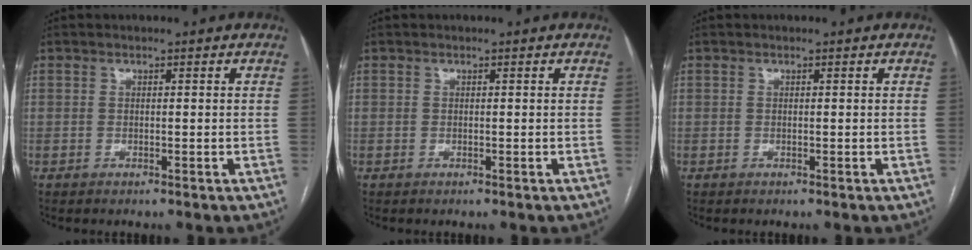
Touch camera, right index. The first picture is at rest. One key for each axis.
{"total": 0.0}
{"total": 0.0}